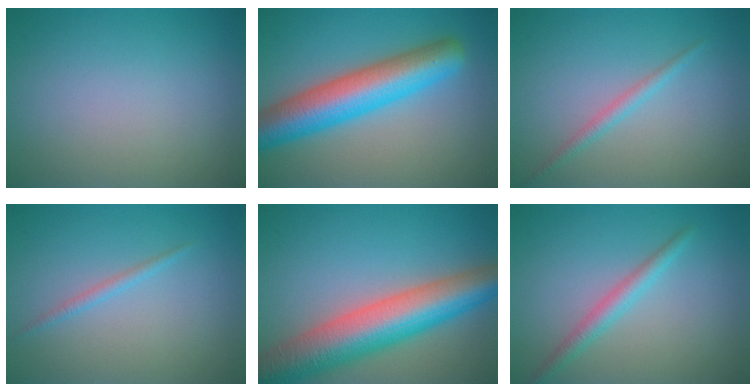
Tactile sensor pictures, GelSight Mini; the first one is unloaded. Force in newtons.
{"total": 8.4, "press": 8.4, "slide": 0.3}
{"total": 1.3, "press": 1.3, "slide": 0.1}
{"total": 1.0, "press": 1.0, "slide": 0.1}
{"total": 10.3, "press": 10.3, "slide": 0.5}
{"total": 2.2, "press": 2.2, "slide": 0.1}